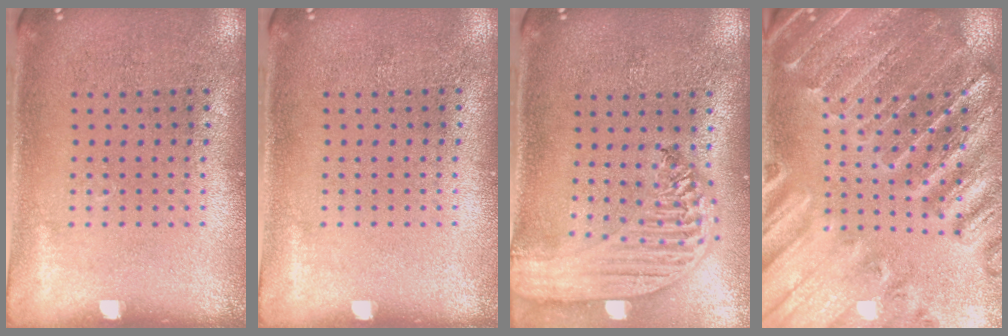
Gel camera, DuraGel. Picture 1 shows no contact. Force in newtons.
{"total": 0.0}
{"total": 2.9, "press": 2.4, "slide": 1.7}
{"total": 2.7, "press": 2.7, "slide": 0.4}